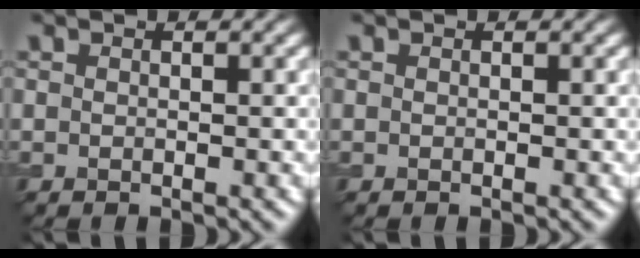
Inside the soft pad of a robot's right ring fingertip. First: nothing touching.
{"total": 0.0}